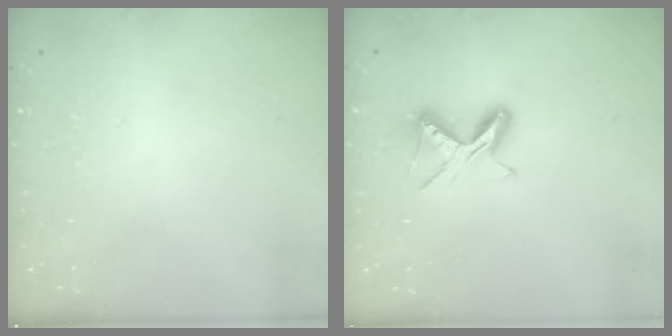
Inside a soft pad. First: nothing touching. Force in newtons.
{"total": 6.8, "press": 6.7, "slide": 0.7}